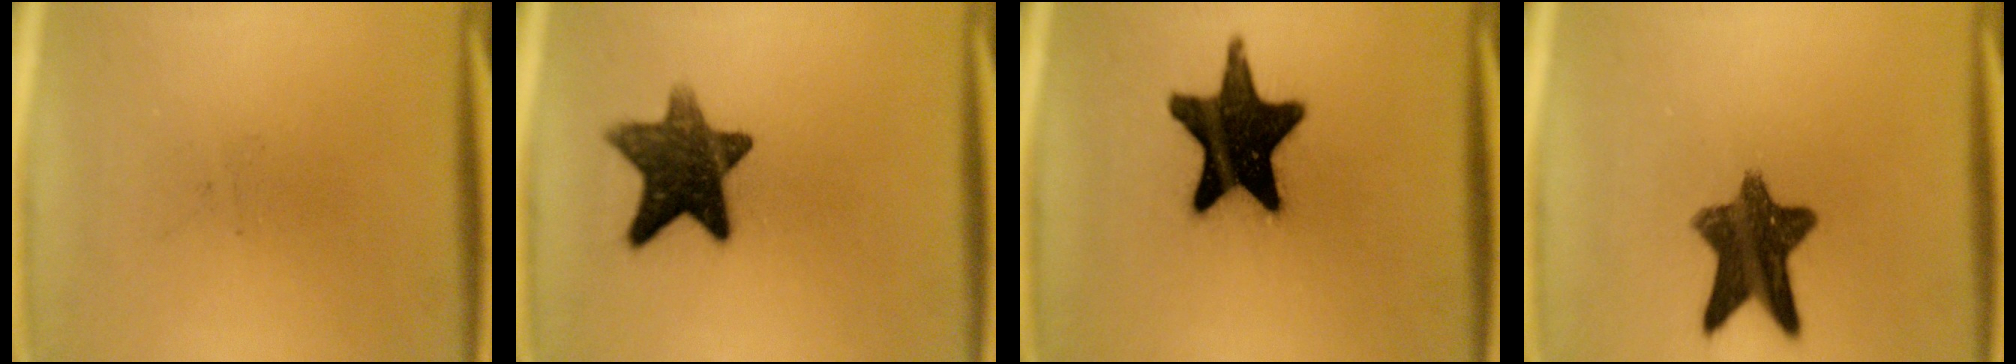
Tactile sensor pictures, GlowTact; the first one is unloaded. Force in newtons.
{"total": 11.9}
{"total": 18.6}
{"total": 11.0}